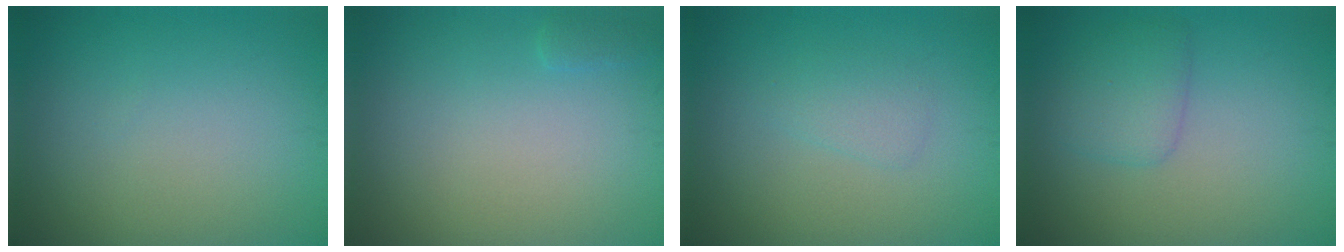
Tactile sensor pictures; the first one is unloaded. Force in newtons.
{"total": 0.7, "press": 0.7, "slide": 0.0}
{"total": 1.4, "press": 1.4, "slide": 0.1}
{"total": 2.5, "press": 2.5, "slide": 0.1}